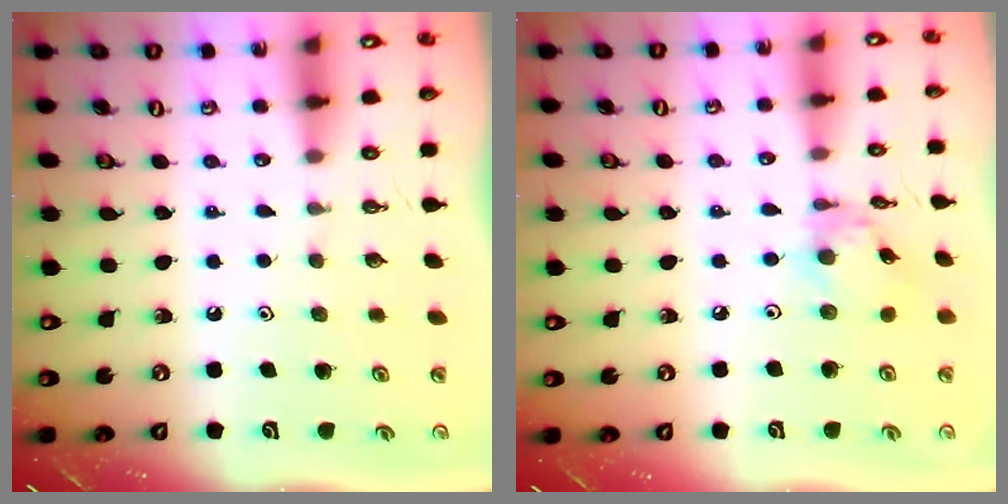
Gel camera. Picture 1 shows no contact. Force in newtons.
{"total": 5.1, "press": 5.1, "slide": 0.2}